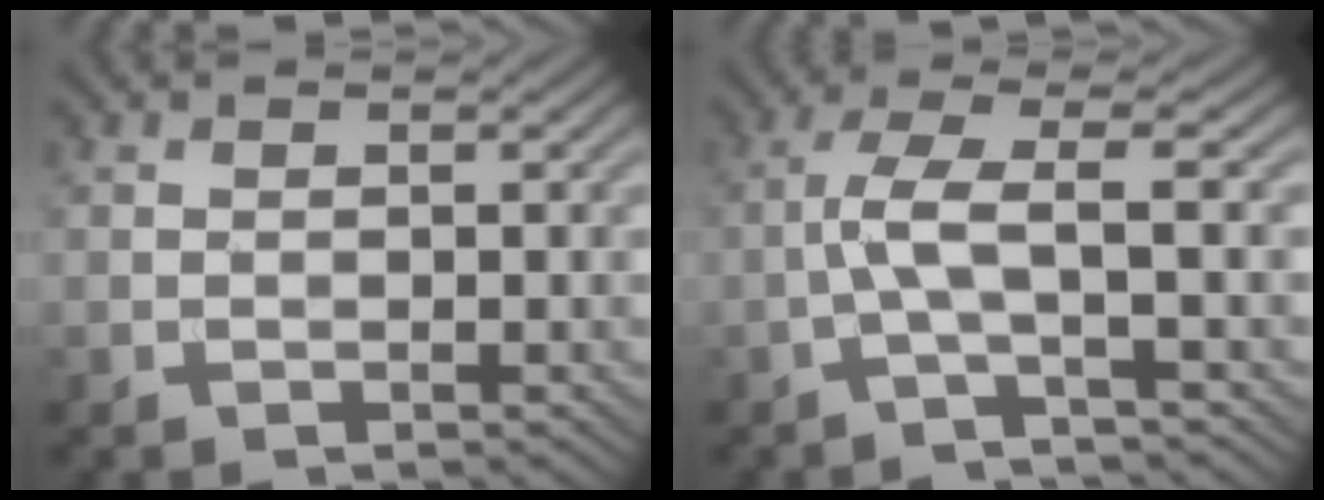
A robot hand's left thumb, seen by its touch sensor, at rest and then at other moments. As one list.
[{"total": 4.4, "force": [-0.9, 0.3, 4.3], "torque": [-0.082, 0.017, -0.035]}]